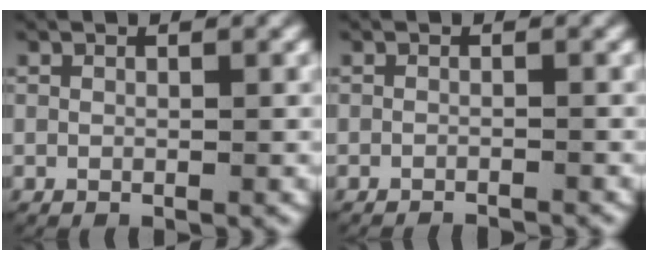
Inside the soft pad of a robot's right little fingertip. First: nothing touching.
{"total": 2.3, "force": [-2.2, 0.3, 0.3], "torque": [-0.005, -0.009, -0.032]}